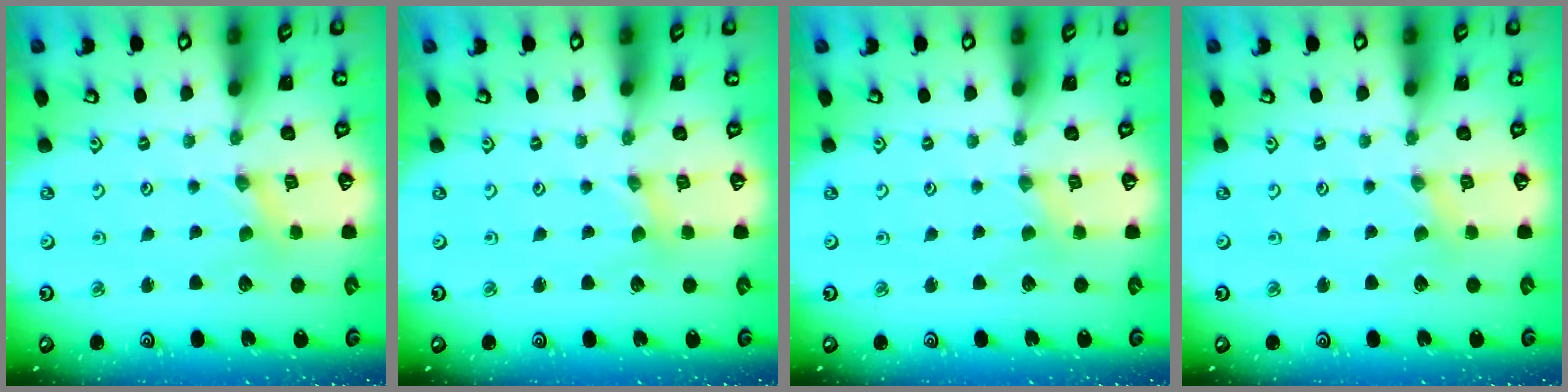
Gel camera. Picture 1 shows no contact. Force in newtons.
{"total": 0.0}
{"total": 0.0}
{"total": 1.4, "press": 1.3, "slide": 0.3}